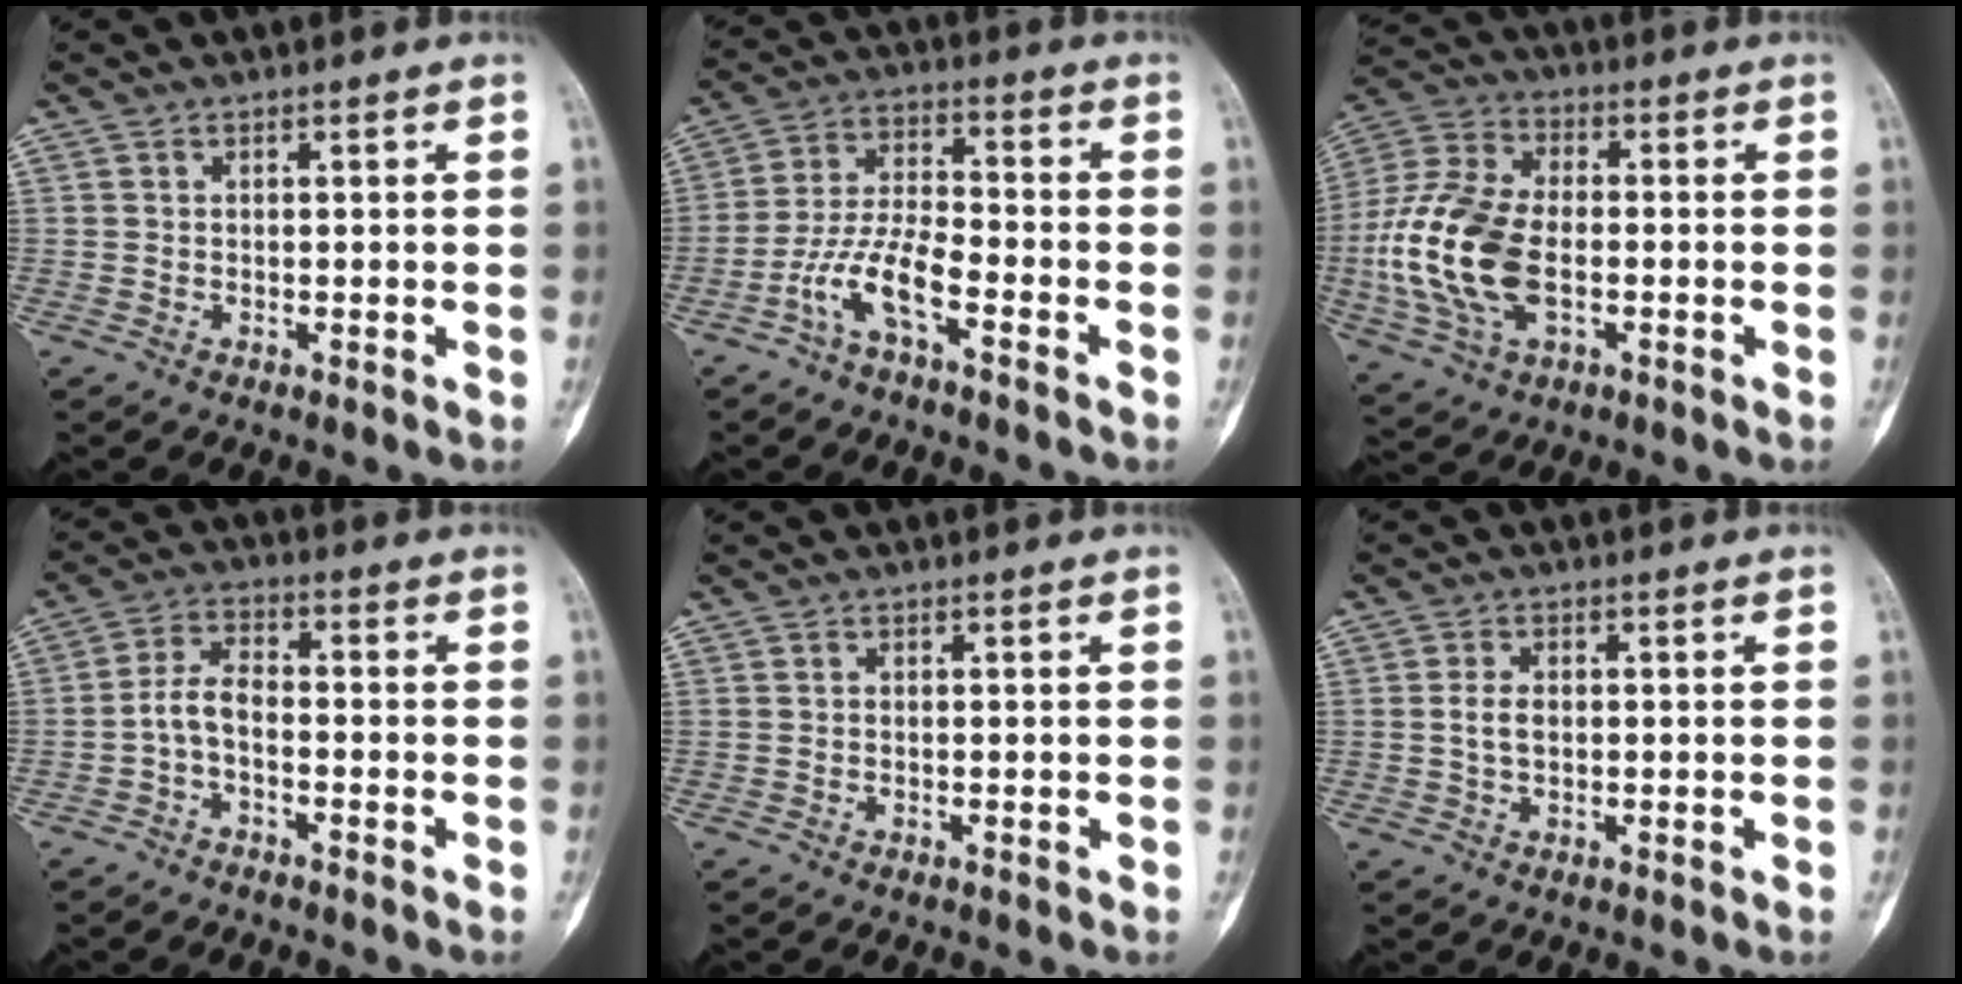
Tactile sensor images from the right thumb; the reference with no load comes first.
{"total": 8.6, "force": [-4.7, 2.4, 6.7], "torque": [-0.142, 0.039, -0.097]}
{"total": 17.8, "force": [-2.7, 10.3, 14.3], "torque": [-0.305, 0.013, -0.049]}
{"total": 5.0, "force": [-1.9, 2.4, 3.9], "torque": [-0.076, 0.029, -0.046]}
{"total": 0.0}
{"total": 3.0, "force": [0.0, 1.9, 2.3], "torque": [-0.042, 0.004, -0.003]}